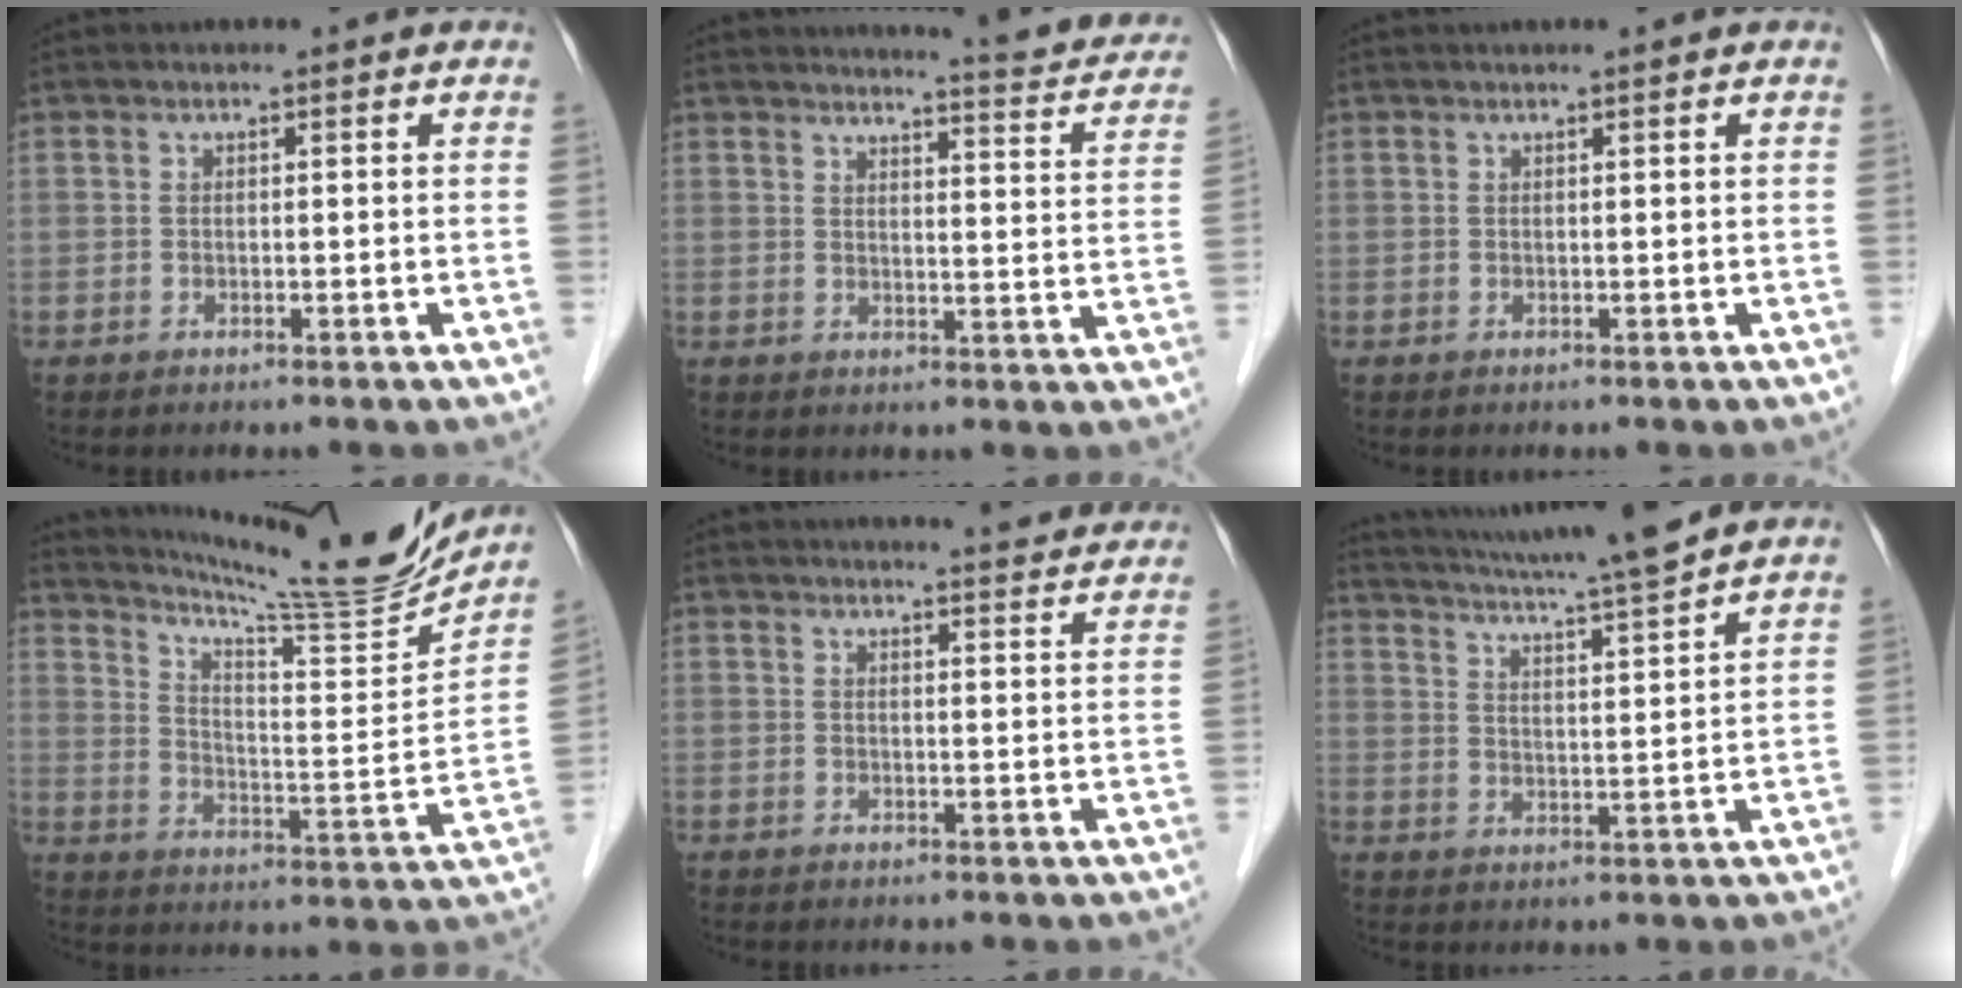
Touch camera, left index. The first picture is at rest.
{"total": 14.6, "force": [13.8, 1.0, 4.7], "torque": [-0.052, -0.054, 0.141]}
{"total": 0.5, "force": [0.4, -0.2, 0.3], "torque": [-0.011, 0.002, 0.014]}
{"total": 18.8, "force": [17.7, -0.6, 6.3], "torque": [-0.110, -0.058, 0.256]}
{"total": 9.9, "force": [9.6, 0.3, 2.6], "torque": [-0.032, -0.004, 0.099]}
{"total": 13.5, "force": [12.2, -1.5, 5.7], "torque": [-0.105, -0.006, 0.183]}